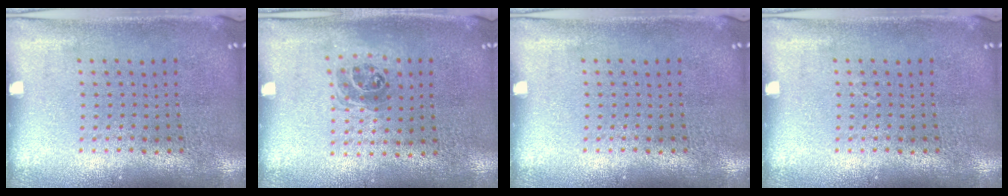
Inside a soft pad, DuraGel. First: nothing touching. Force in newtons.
{"total": 1.0, "press": 0.8, "slide": 0.5}
{"total": 0.0}
{"total": 0.0}